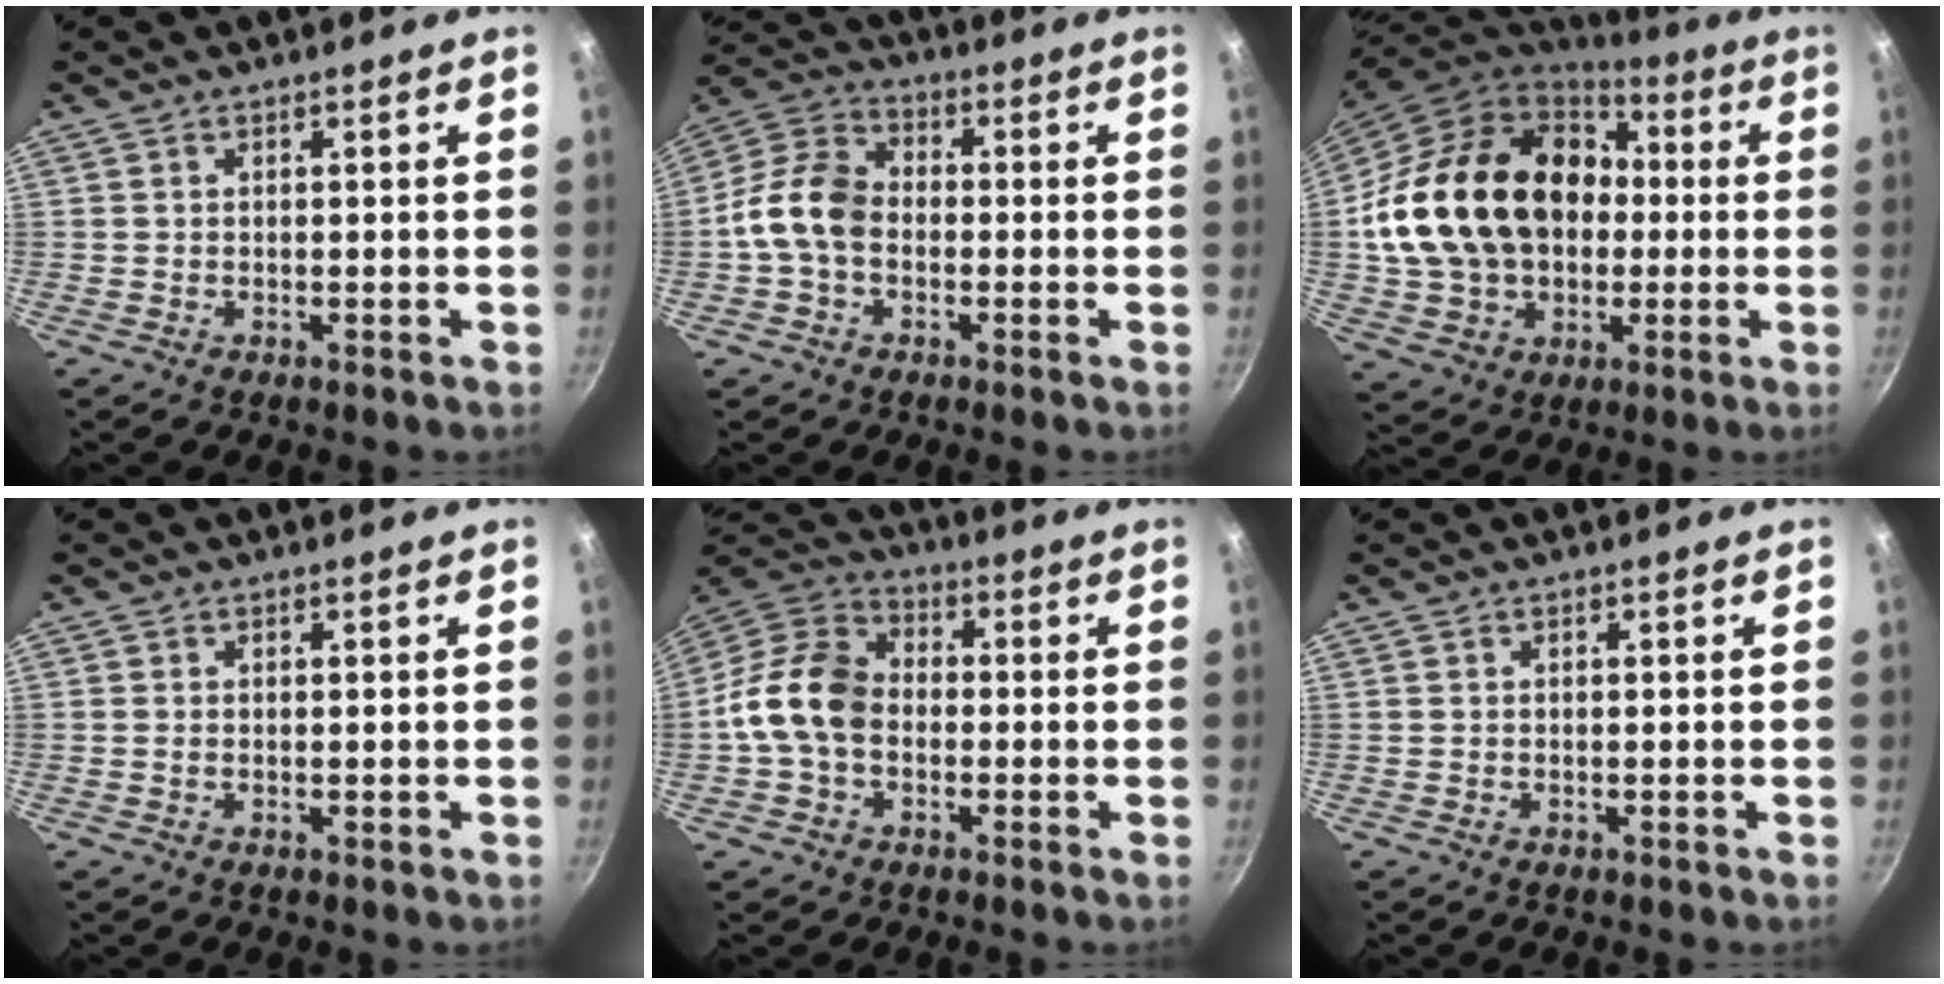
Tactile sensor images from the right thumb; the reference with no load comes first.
{"total": 10.3, "force": [-1.7, 7.5, 6.9], "torque": [-0.113, 0.032, -0.053]}
{"total": 25.5, "force": [1.3, 19.2, 16.7], "torque": [-0.282, 0.043, 0.038]}
{"total": 0.0}
{"total": 12.4, "force": [-1.6, 9.1, 8.2], "torque": [-0.129, 0.034, -0.052]}
{"total": 0.0}